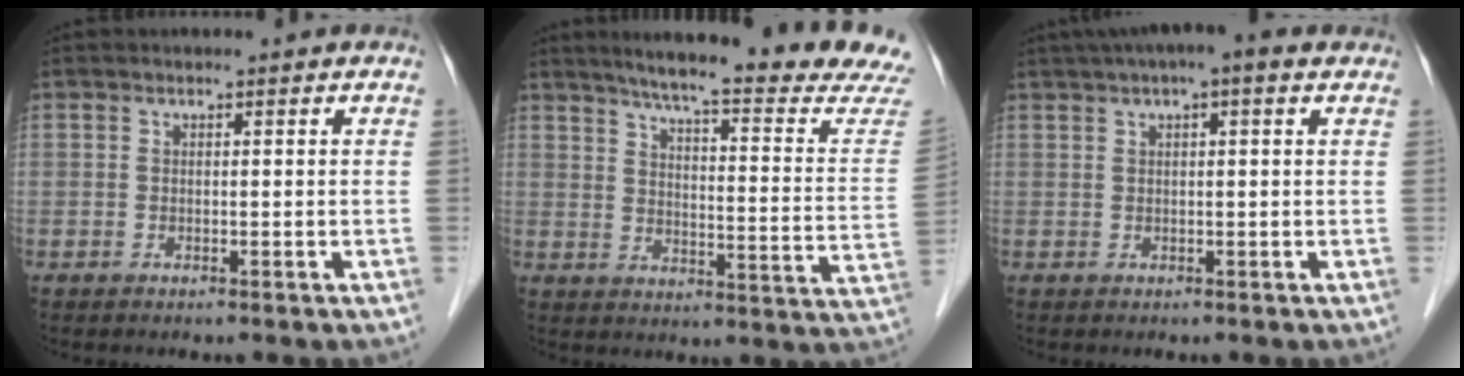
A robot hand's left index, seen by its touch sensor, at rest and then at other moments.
{"total": 23.3, "force": [21.1, -0.7, 9.9], "torque": [-0.141, -0.082, 0.259]}
{"total": 6.9, "force": [4.3, 1.5, 5.2], "torque": [-0.085, 0.043, 0.060]}